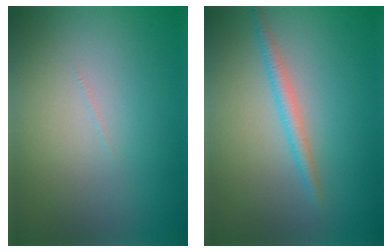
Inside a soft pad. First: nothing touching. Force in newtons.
{"total": 1.7, "press": 1.7, "slide": 0.1}